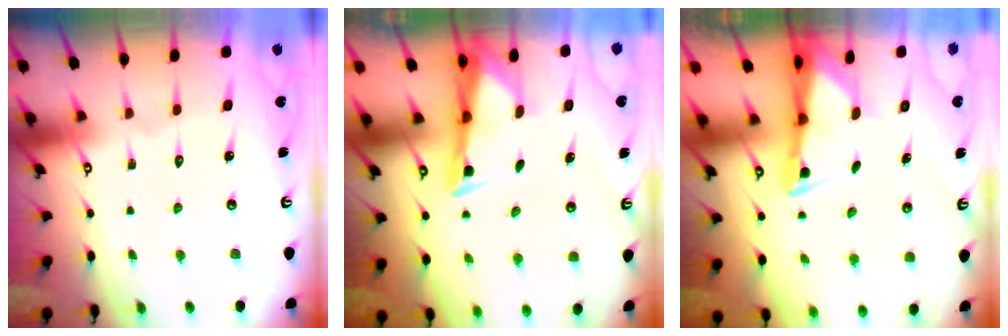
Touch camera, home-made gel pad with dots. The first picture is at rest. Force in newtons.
{"total": 3.0, "press": 3.0, "slide": 0.7}
{"total": 3.0, "press": 2.9, "slide": 0.5}